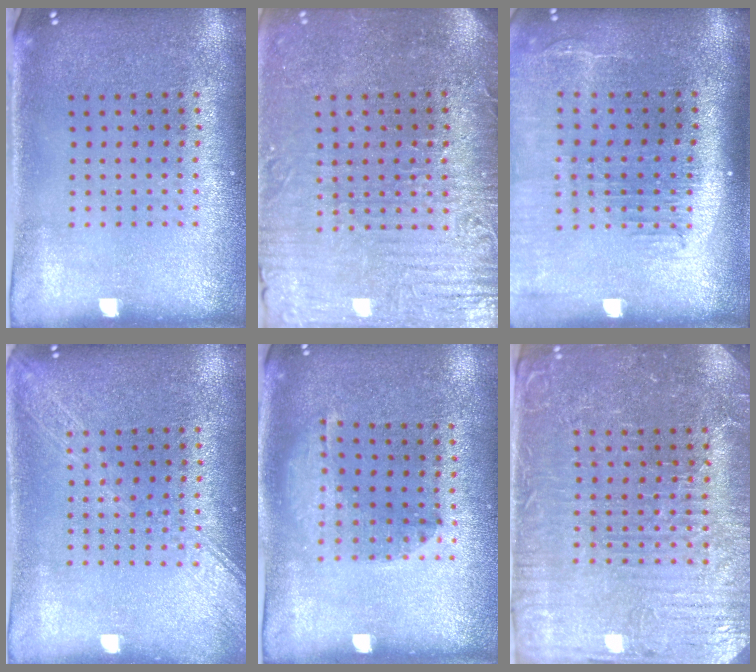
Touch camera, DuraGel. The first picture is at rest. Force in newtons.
{"total": 4.1, "press": 3.8, "slide": 1.6}
{"total": 2.2, "press": 1.8, "slide": 1.3}
{"total": 1.7, "press": 1.7, "slide": 0.2}
{"total": 1.0, "press": 1.0, "slide": 0.2}
{"total": 4.1, "press": 3.9, "slide": 1.0}